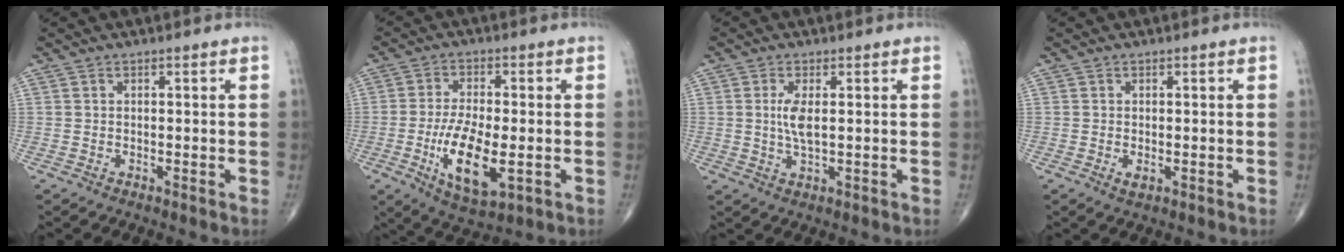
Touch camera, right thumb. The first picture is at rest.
{"total": 12.0, "force": [-2.9, 4.8, 10.6], "torque": [-0.189, -0.008, -0.044]}
{"total": 3.9, "force": [0.6, 1.2, 3.7], "torque": [-0.084, -0.006, 0.014]}
{"total": 1.2, "force": [-0.3, 0.6, 1.0], "torque": [-0.015, -0.004, -0.004]}